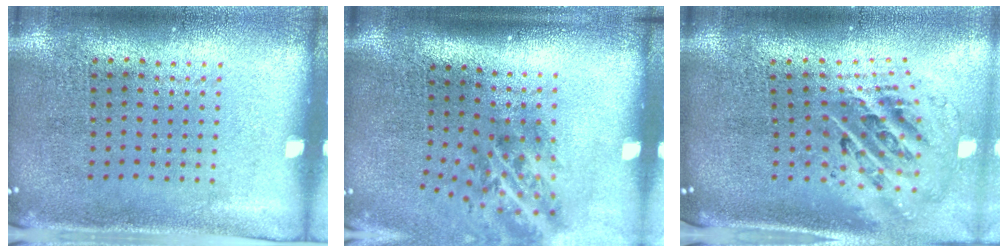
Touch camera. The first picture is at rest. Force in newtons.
{"total": 2.1, "press": 1.3, "slide": 1.6}
{"total": 2.5, "press": 1.7, "slide": 1.8}